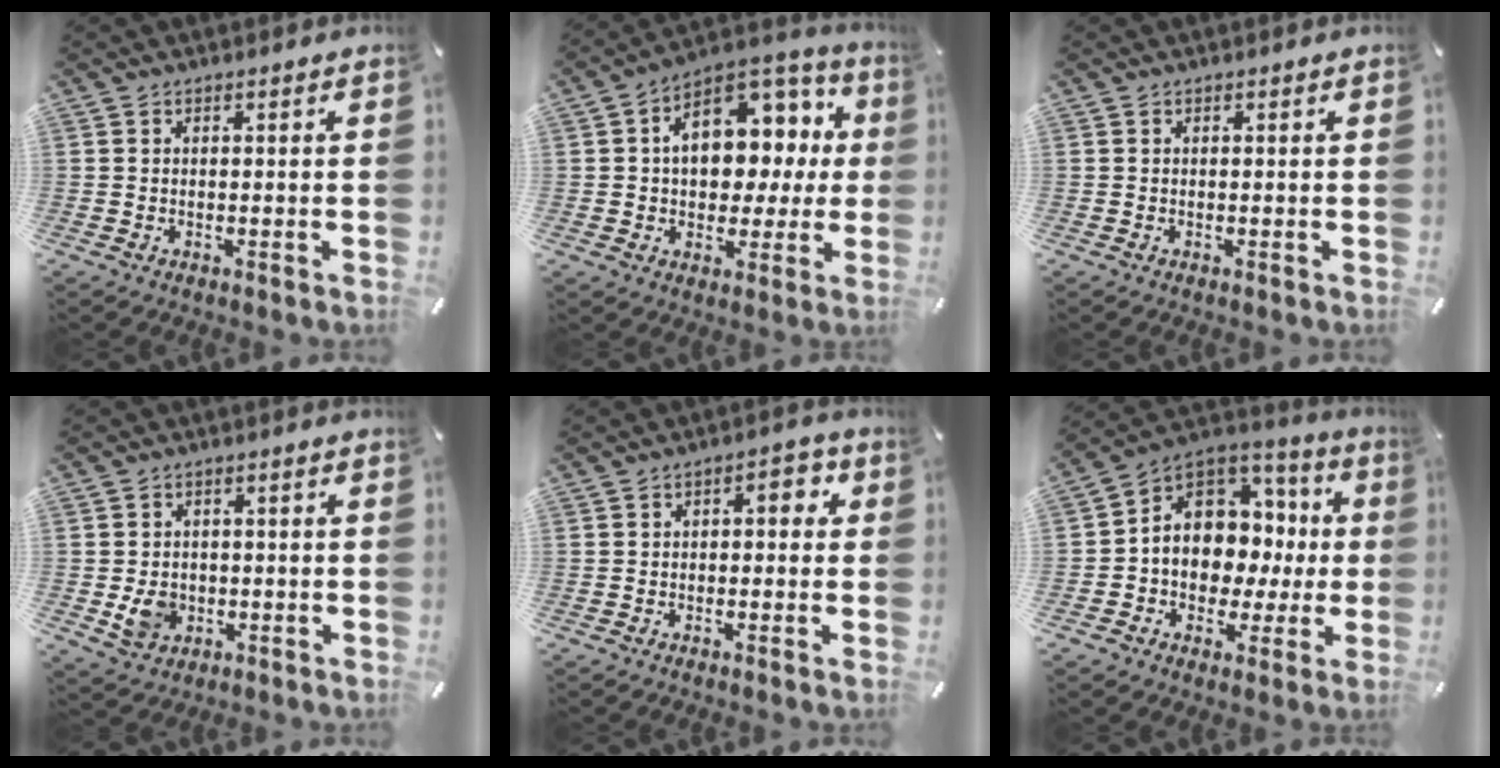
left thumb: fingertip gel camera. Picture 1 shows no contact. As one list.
[{"total": 14.1, "force": [2.4, 10.2, 9.4], "torque": [-0.132, -0.010, 0.048]}, {"total": 0.0}, {"total": 6.3, "force": [-1.0, 5.6, 2.8], "torque": [-0.047, 0.000, -0.019]}, {"total": 3.9, "force": [-0.2, 2.2, 3.2], "torque": [-0.041, 0.007, -0.014]}, {"total": 10.3, "force": [1.2, 9.2, 4.5], "torque": [-0.072, -0.028, 0.029]}]